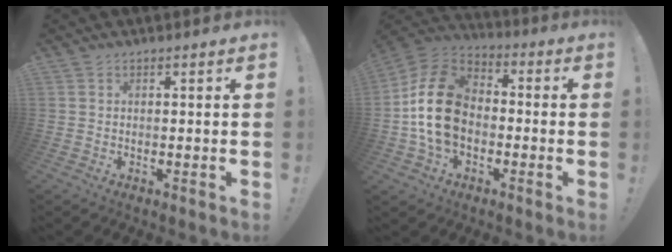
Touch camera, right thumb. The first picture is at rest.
{"total": 18.7, "force": [-1.0, 13.8, 12.6], "torque": [-0.224, 0.029, -0.008]}